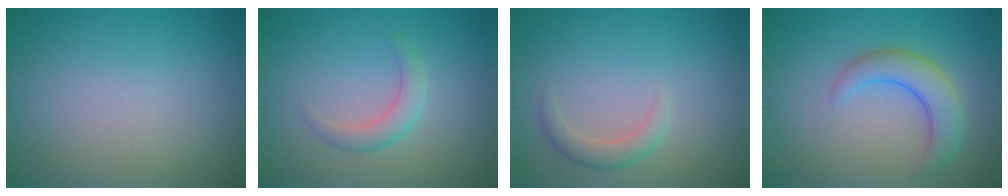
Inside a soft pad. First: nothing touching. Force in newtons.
{"total": 2.2, "press": 2.2, "slide": 0.0}
{"total": 2.0, "press": 2.0, "slide": 0.1}
{"total": 4.3, "press": 4.3, "slide": 0.3}